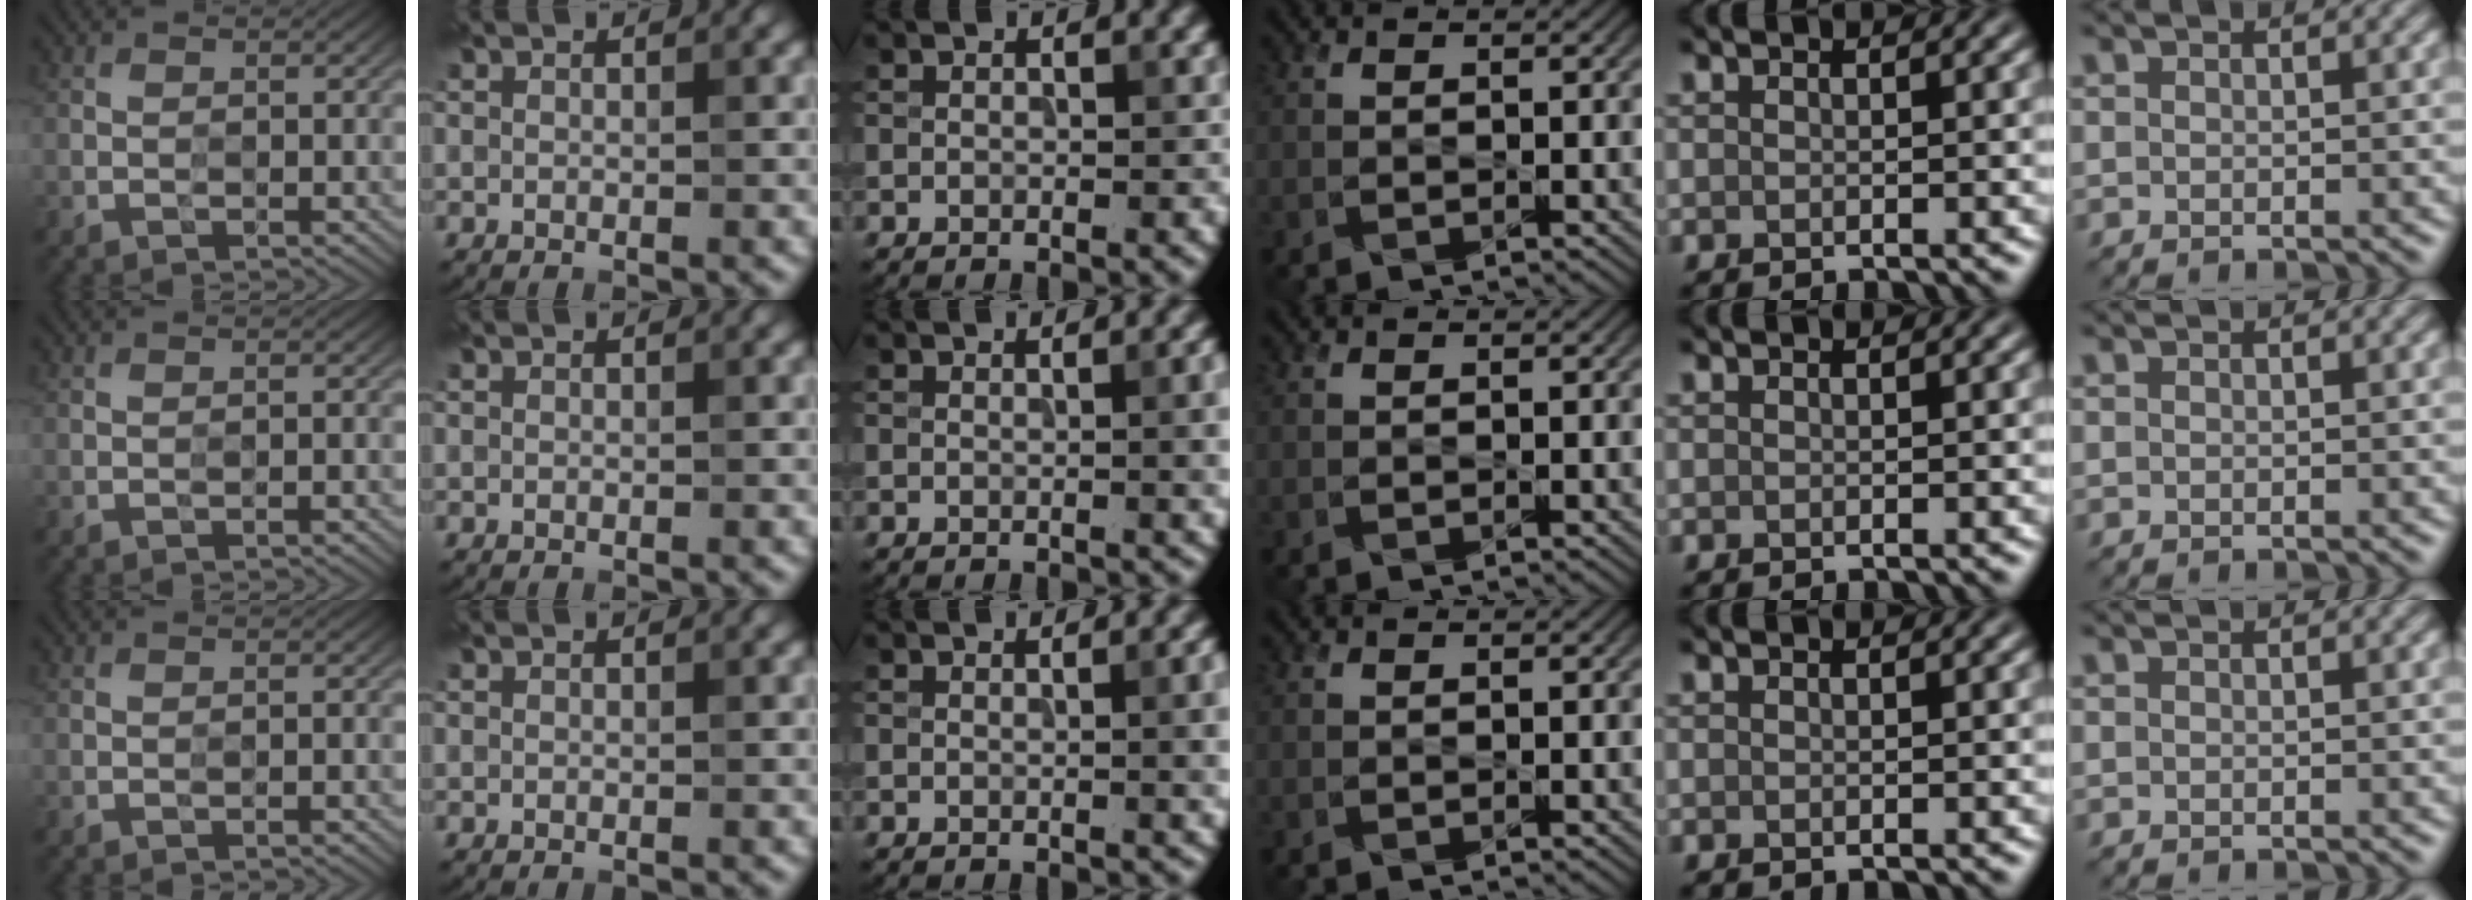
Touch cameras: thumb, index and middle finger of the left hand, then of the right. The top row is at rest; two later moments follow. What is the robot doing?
{"motion": "press", "object": "grip strengthener"}